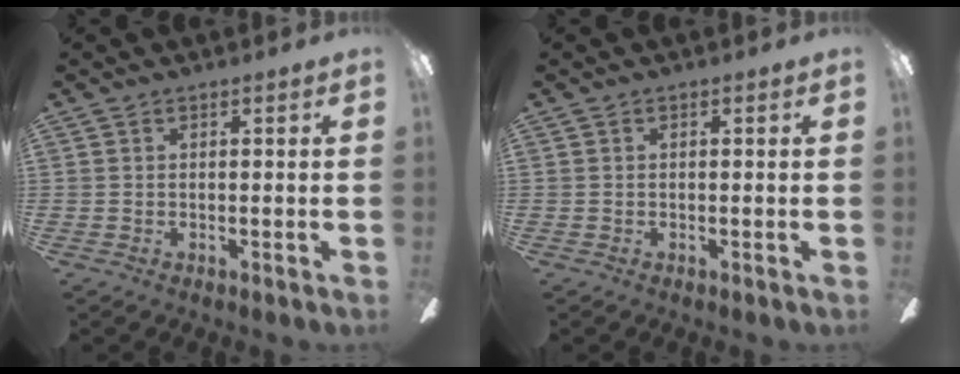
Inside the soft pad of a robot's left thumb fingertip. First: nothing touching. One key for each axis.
{"total": 0.0}